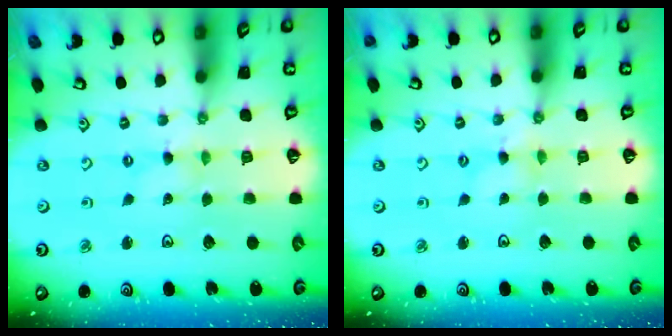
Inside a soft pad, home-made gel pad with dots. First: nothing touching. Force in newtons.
{"total": 1.3, "press": 1.3, "slide": 0.3}